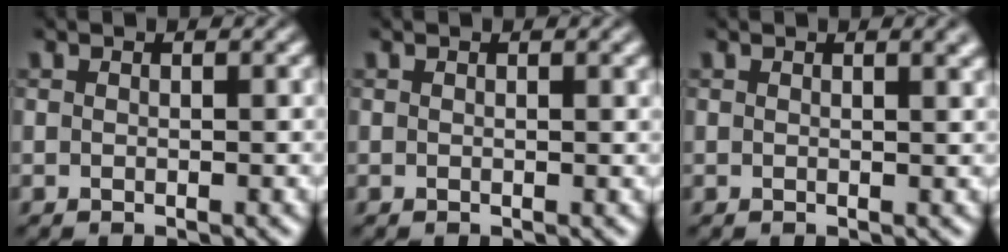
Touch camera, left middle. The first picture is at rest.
{"total": 0.9, "force": [0.5, 0.2, 0.8], "torque": [-0.007, 0.005, 0.007]}
{"total": 2.2, "force": [1.3, 0.8, 1.7], "torque": [-0.009, 0.004, 0.011]}